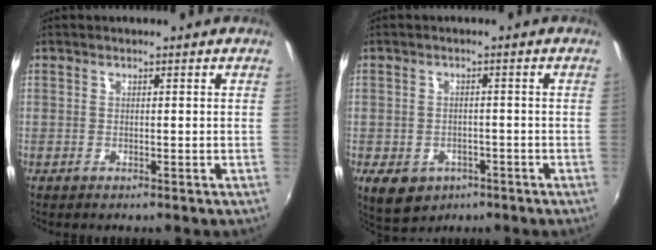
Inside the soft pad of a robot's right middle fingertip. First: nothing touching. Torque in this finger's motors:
{"motor_torque": [0.83, -0.55, 0.10, 0.06]}